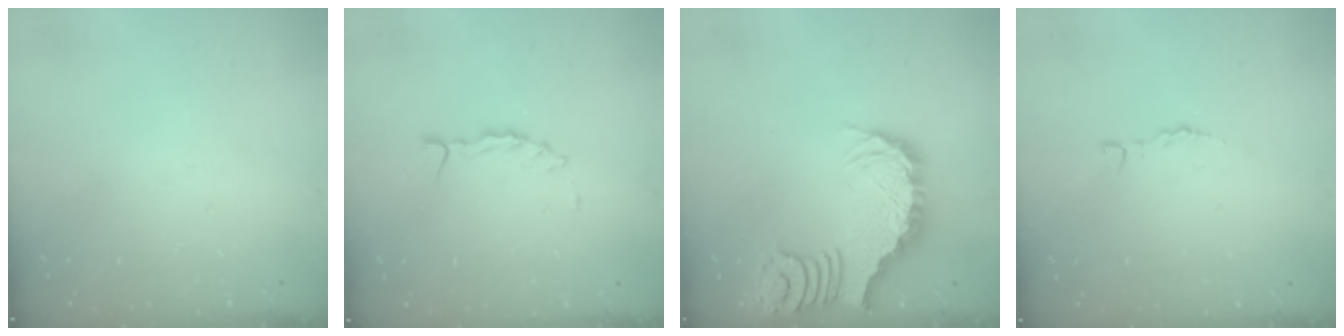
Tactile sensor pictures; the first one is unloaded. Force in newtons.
{"total": 1.4, "press": 1.4, "slide": 0.3}
{"total": 3.2, "press": 3.1, "slide": 0.7}
{"total": 3.5, "press": 3.5, "slide": 0.3}